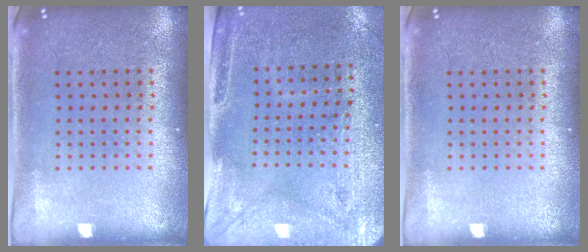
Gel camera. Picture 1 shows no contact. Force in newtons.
{"total": 2.9, "press": 2.5, "slide": 1.5}
{"total": 0.0}